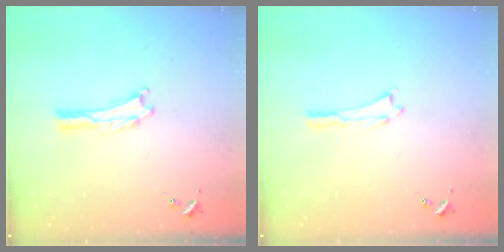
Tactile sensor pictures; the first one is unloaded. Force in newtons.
{"total": 0.0}